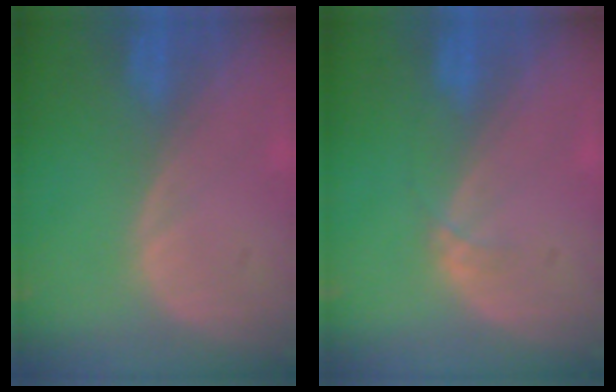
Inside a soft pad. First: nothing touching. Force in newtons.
{"total": 0.9, "press": 0.9, "slide": 0.1}